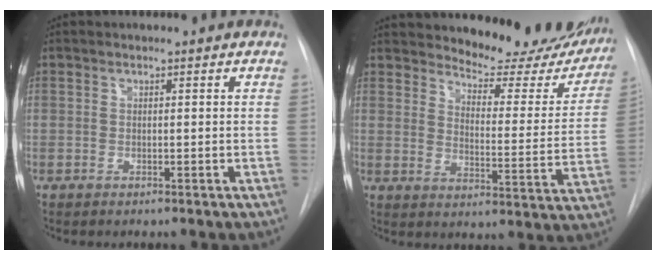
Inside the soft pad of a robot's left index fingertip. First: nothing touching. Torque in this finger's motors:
{"motor_torque": [0.07, -0.45, 0.42, 0.06]}